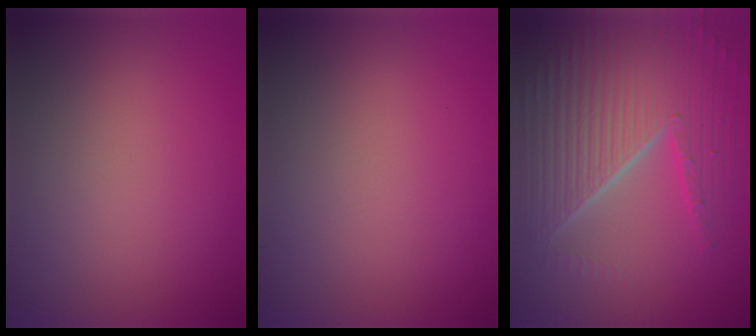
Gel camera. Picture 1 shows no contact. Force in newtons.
{"total": 0.0}
{"total": 9.5, "press": 6.0, "slide": 7.4}